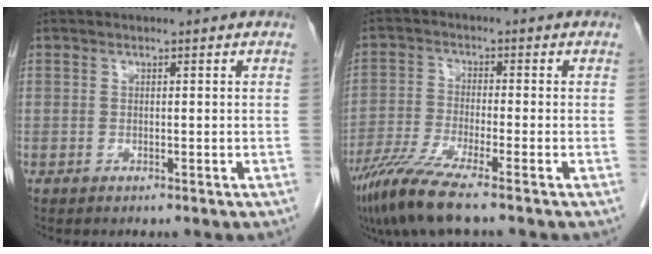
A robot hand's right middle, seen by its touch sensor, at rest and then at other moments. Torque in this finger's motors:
{"motor_torque": [1.26, -0.88, 0.51, 0.15]}